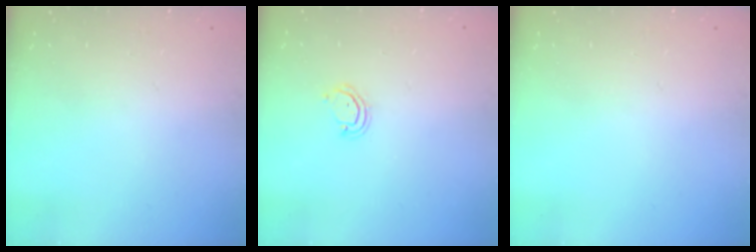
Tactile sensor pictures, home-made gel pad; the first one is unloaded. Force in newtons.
{"total": 4.0, "press": 4.0, "slide": 0.3}
{"total": 0.0}